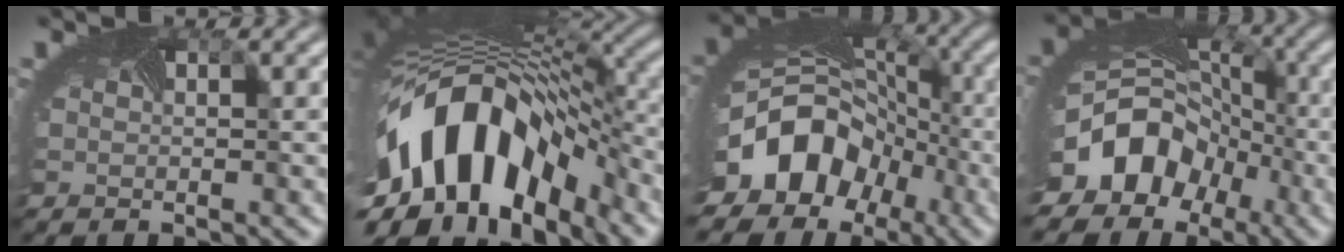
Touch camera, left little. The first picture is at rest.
{"total": 15.4, "force": [-4.3, 8.9, 11.7], "torque": [-0.229, -0.025, -0.060]}
{"total": 14.2, "force": [-6.2, 10.8, 6.8], "torque": [-0.144, -0.028, -0.100]}
{"total": 12.8, "force": [-5.7, 9.8, 5.9], "torque": [-0.124, -0.026, -0.100]}